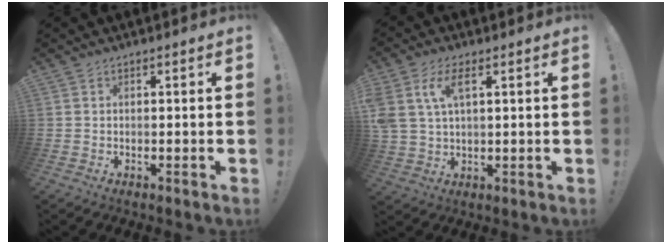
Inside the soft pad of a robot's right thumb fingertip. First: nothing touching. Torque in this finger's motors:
{"motor_torque": [0.45, 0.84, 0.44, -0.20, 0.41]}